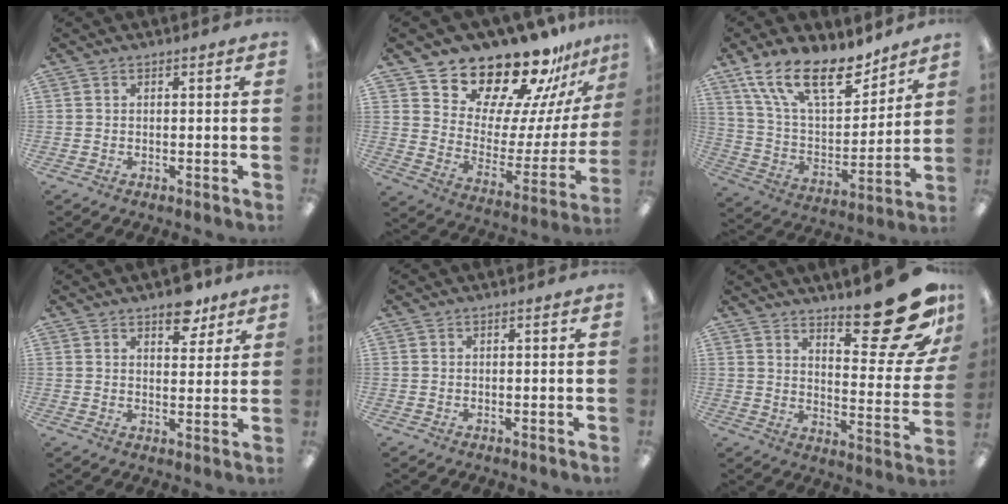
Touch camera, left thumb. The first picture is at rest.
{"total": 19.9, "force": [18.2, 6.7, 4.7], "torque": [-0.081, -0.156, 0.319]}
{"total": 19.9, "force": [13.6, 8.5, 11.7], "torque": [-0.209, -0.072, 0.243]}
{"total": 7.3, "force": [5.4, 3.6, 3.3], "torque": [-0.015, -0.035, 0.088]}
{"total": 0.0}
{"total": 21.4, "force": [15.2, 6.3, 13.7], "torque": [-0.166, -0.118, 0.244]}